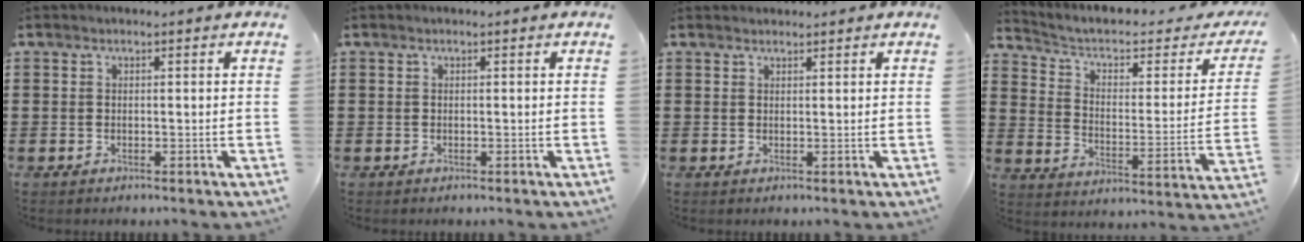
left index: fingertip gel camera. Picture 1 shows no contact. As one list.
[{"total": 0.0}, {"total": 1.0, "force": [0.9, 0.2, 0.1], "torque": [-0.003, 0.000, 0.019]}, {"total": 4.4, "force": [2.7, 1.9, 2.8], "torque": [-0.071, -0.021, 0.038]}]